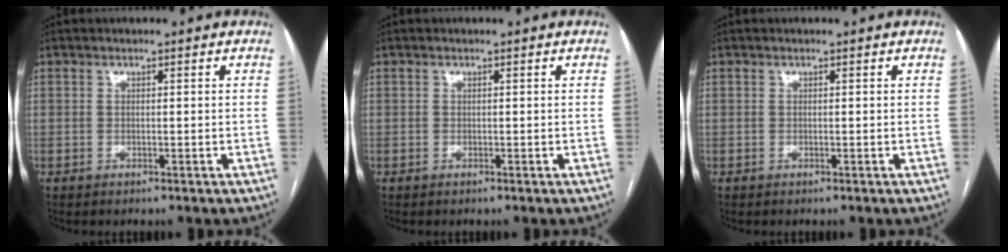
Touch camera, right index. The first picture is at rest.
{"total": 0.0}
{"total": 0.0}